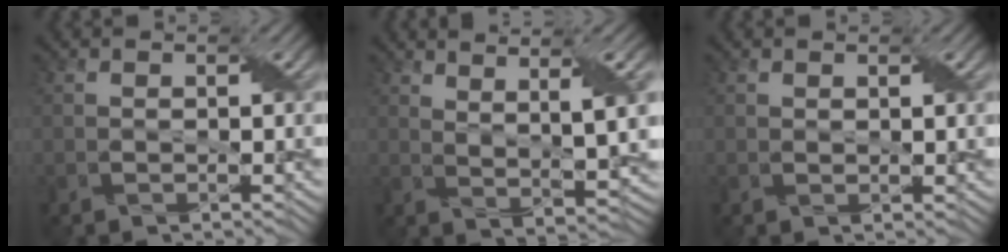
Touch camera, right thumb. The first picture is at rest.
{"total": 7.7, "force": [3.6, 1.3, 6.7], "torque": [-0.111, 0.004, 0.067]}
{"total": 1.0, "force": [0.6, 0.2, 0.7], "torque": [-0.015, -0.001, 0.013]}